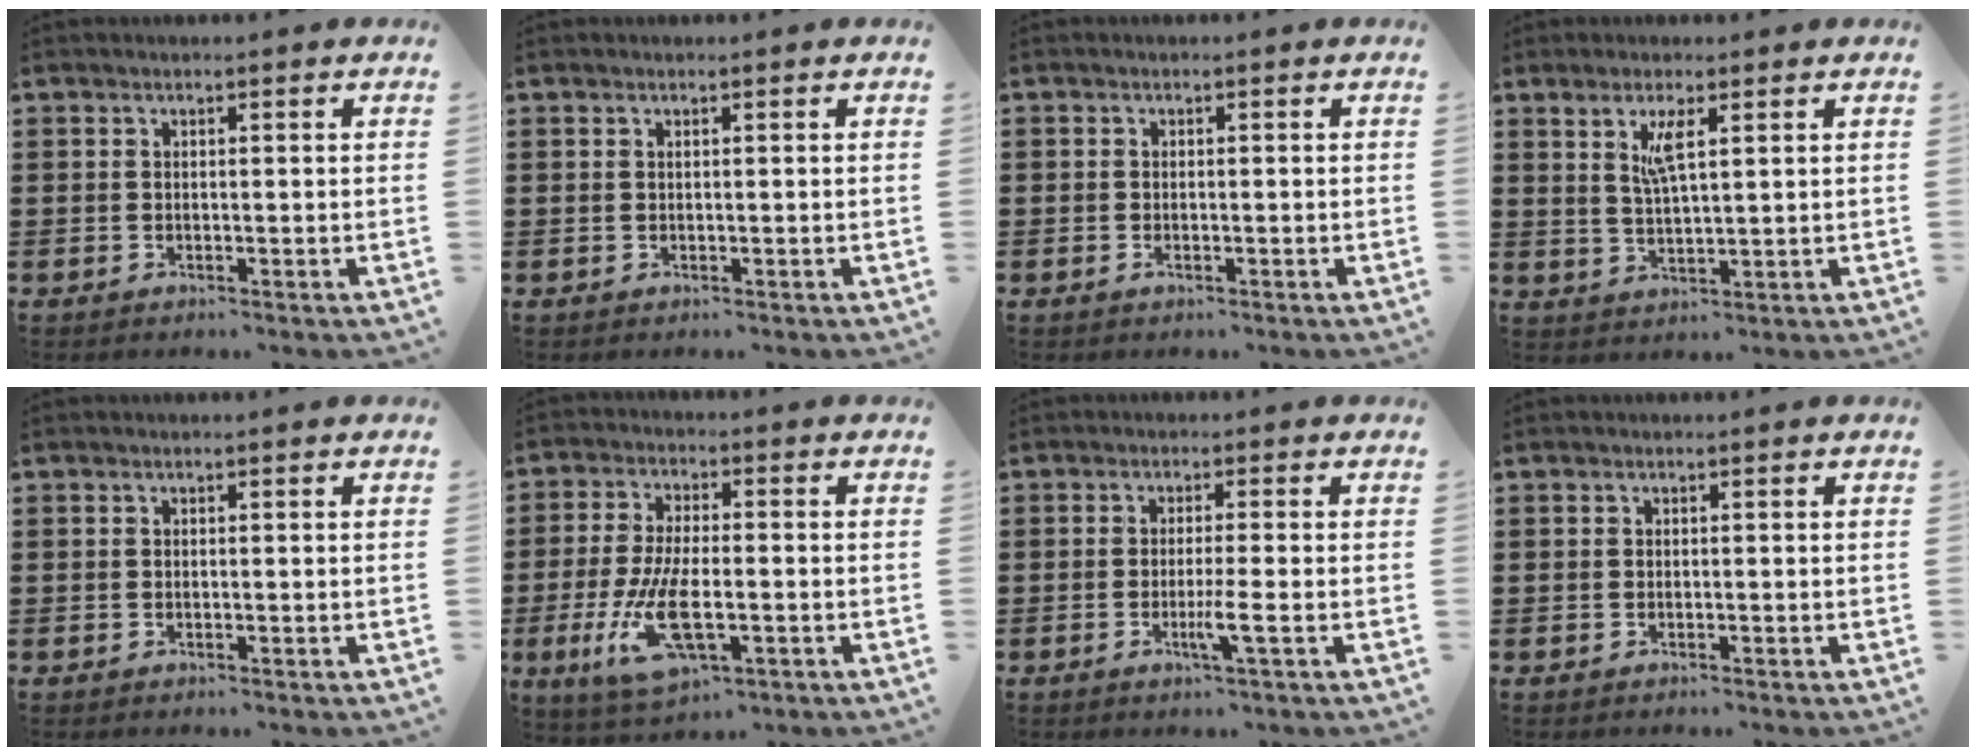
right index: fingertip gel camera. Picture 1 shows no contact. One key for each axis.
{"total": 0.0}
{"total": 0.6, "fx": -0.4, "fy": 0.4, "fz": 0.2, "tx": -0.004, "ty": -0.001, "tz": -0.007}
{"total": 4.1, "fx": 2.0, "fy": 0.9, "fz": 3.5, "tx": -0.075, "ty": 0.004, "tz": 0.033}
{"total": 0.0}
{"total": 10.5, "fx": -3.0, "fy": 4.3, "fz": 9.1, "tx": -0.208, "ty": -0.019, "tz": -0.054}
{"total": 3.8, "fx": -1.3, "fy": -0.3, "fz": 3.6, "tx": -0.066, "ty": -0.015, "tz": -0.026}
{"total": 0.0}